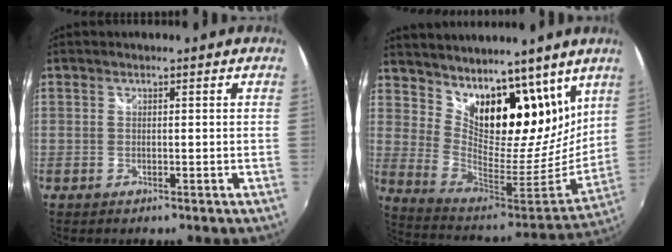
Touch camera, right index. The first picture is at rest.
{"total": 22.8, "force": [15.8, 11.2, 12.1], "torque": [-0.201, -0.008, 0.282]}